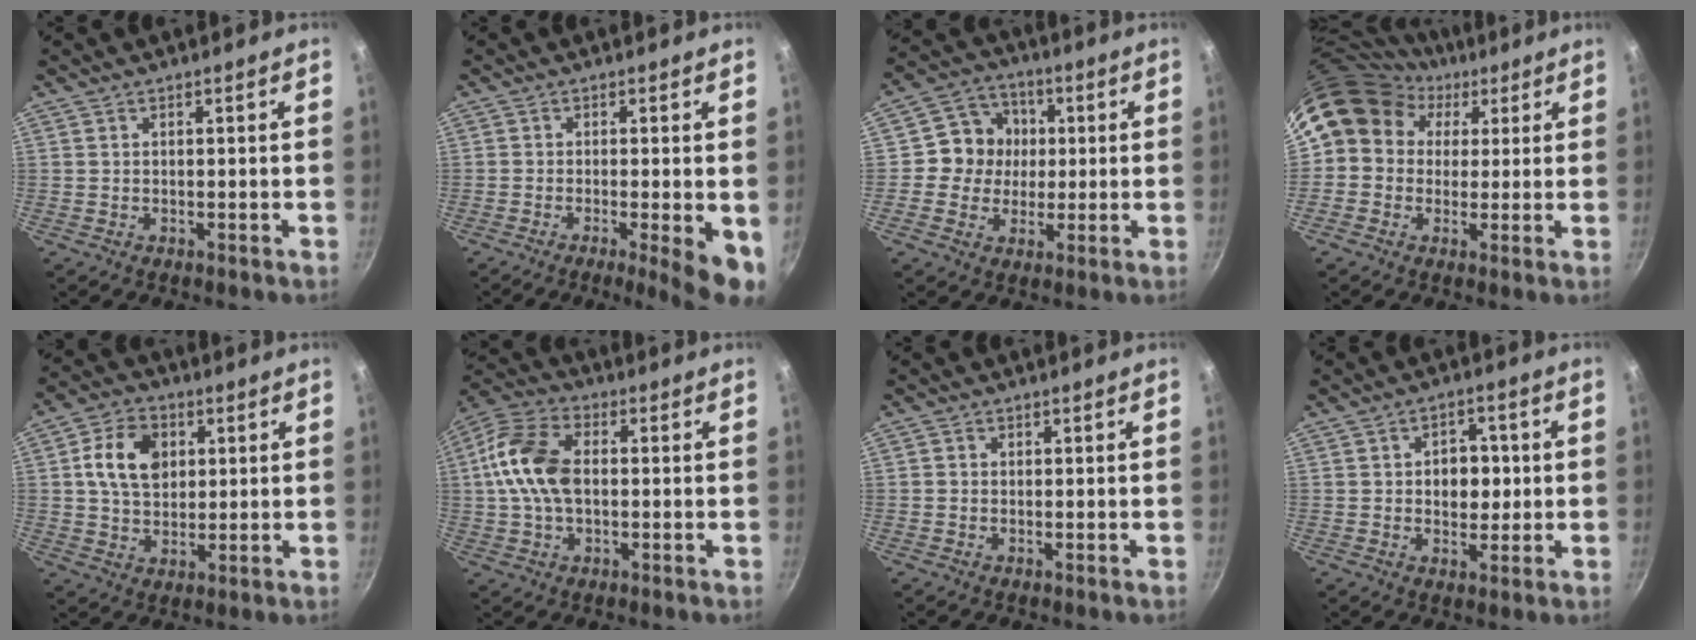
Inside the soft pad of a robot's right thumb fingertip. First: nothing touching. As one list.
[{"total": 8.0, "force": [-2.2, 1.5, 7.6], "torque": [-0.096, -0.003, -0.029]}, {"total": 9.5, "force": [0.7, 9.0, 3.2], "torque": [-0.011, 0.015, -0.006]}, {"total": 13.3, "force": [3.6, 11.4, 5.8], "torque": [-0.077, 0.025, 0.044]}, {"total": 11.1, "force": [2.6, 8.1, 7.0], "torque": [-0.102, 0.005, 0.039]}, {"total": 13.6, "force": [0.6, 8.6, 10.6], "torque": [-0.198, 0.026, -0.004]}, {"total": 0.9, "force": [0.0, 0.9, 0.2], "torque": [-0.001, 0.002, -0.002]}, {"total": 6.7, "force": [0.4, 5.0, 4.5], "torque": [-0.032, 0.002, 0.003]}]